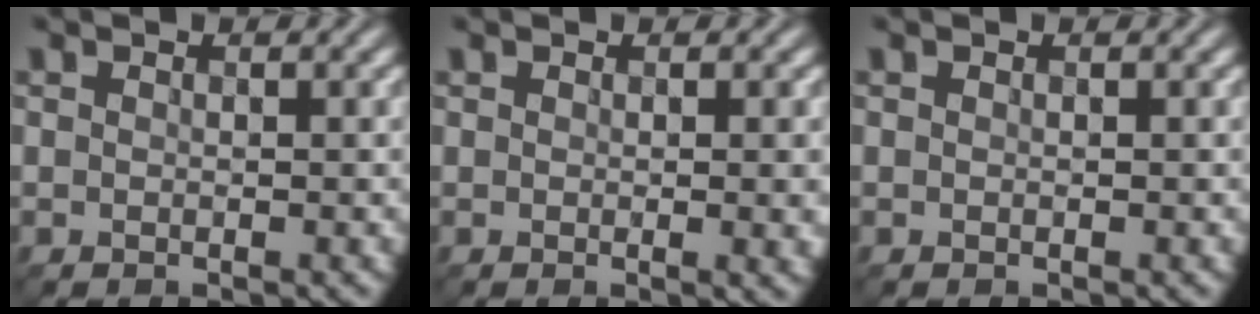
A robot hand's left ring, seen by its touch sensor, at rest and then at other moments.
{"total": 2.6, "force": [0.1, 0.7, 2.5], "torque": [-0.024, 0.000, 0.001]}
{"total": 0.0}